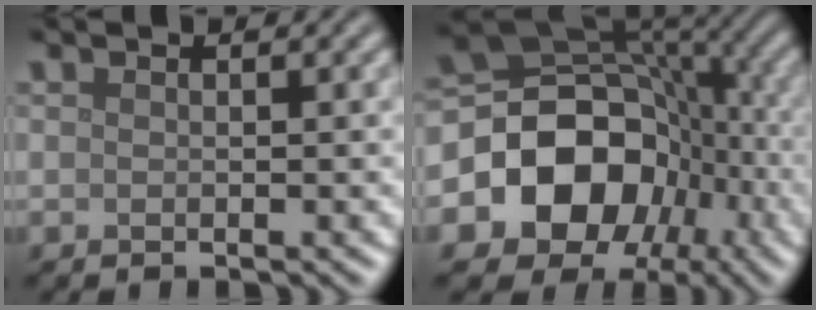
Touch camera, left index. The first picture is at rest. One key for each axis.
{"total": 14.0, "fx": -3.5, "fy": 11.3, "fz": 7.5, "tx": -0.130, "ty": -0.002, "tz": -0.076}